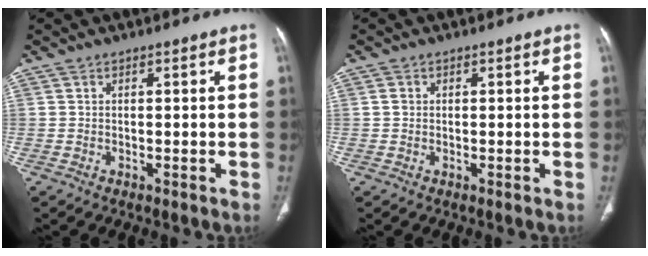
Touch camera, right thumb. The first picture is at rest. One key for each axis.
{"total": 0.9, "fx": 0.1, "fy": 0.8, "fz": 0.4, "tx": -0.005, "ty": 0.002, "tz": 0.001}